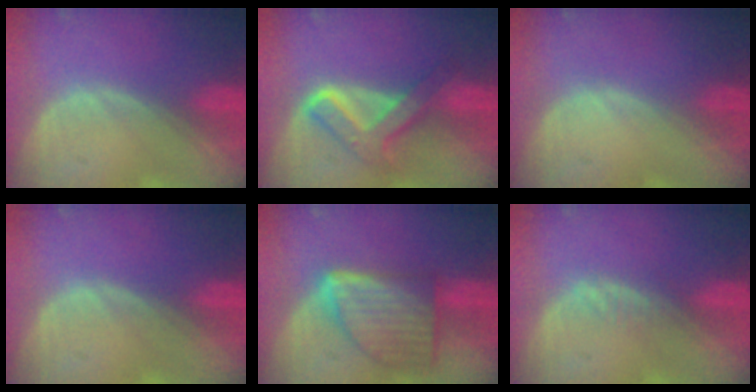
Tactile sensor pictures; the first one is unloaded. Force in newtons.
{"total": 6.9, "press": 6.8, "slide": 0.7}
{"total": 0.0}
{"total": 0.0}
{"total": 9.3, "press": 9.3, "slide": 0.4}
{"total": 1.6, "press": 1.6, "slide": 0.1}